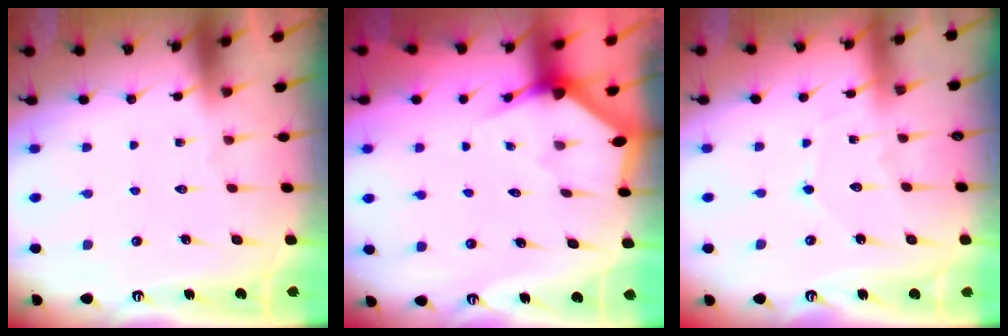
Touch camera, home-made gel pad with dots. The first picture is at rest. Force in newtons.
{"total": 2.6, "press": 2.6, "slide": 0.1}
{"total": 4.0, "press": 4.0, "slide": 0.1}